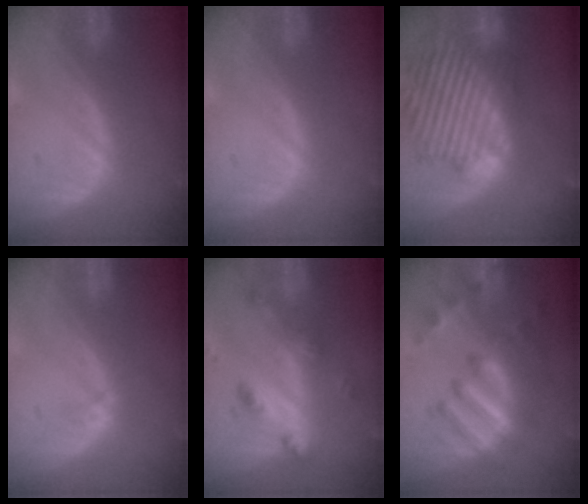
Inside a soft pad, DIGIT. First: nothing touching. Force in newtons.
{"total": 0.0}
{"total": 14.6, "press": 12.5, "slide": 7.5}
{"total": 1.2, "press": 0.9, "slide": 0.7}
{"total": 6.0, "press": 5.3, "slide": 2.8}
{"total": 9.1, "press": 8.5, "slide": 3.1}